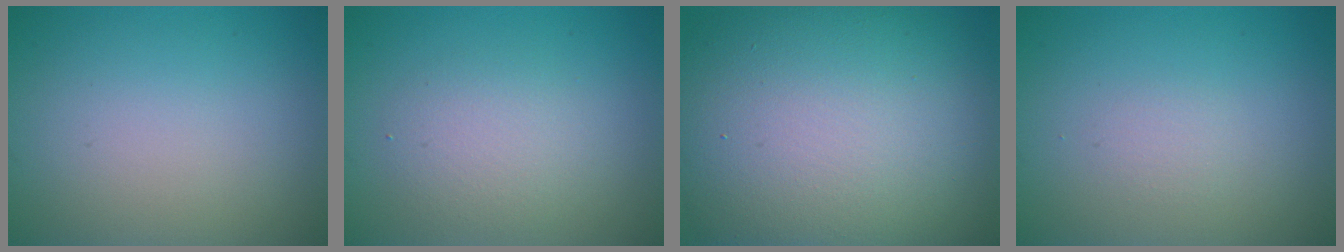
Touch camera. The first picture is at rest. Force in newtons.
{"total": 2.7, "press": 2.7, "slide": 0.1}
{"total": 17.2, "press": 17.2, "slide": 0.5}
{"total": 0.7, "press": 0.7, "slide": 0.1}